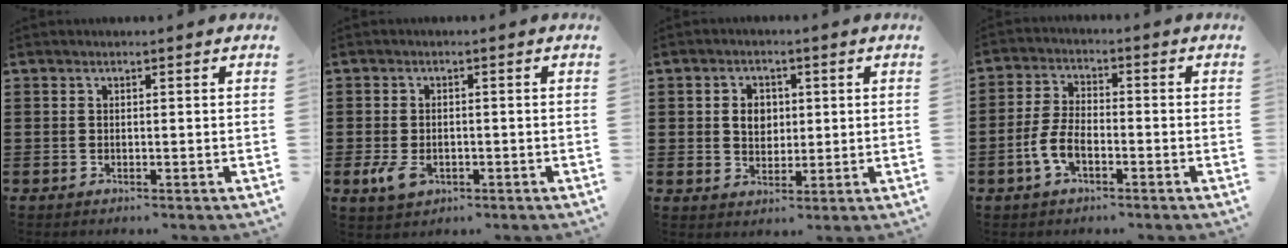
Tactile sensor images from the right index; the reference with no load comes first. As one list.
[{"total": 3.6, "force": [-1.2, 2.3, 2.5], "torque": [-0.067, -0.006, -0.026]}, {"total": 3.9, "force": [0.6, 3.1, 2.2], "torque": [-0.054, 0.013, 0.009]}, {"total": 5.4, "force": [-2.3, 2.6, 4.2], "torque": [-0.106, -0.003, -0.050]}]